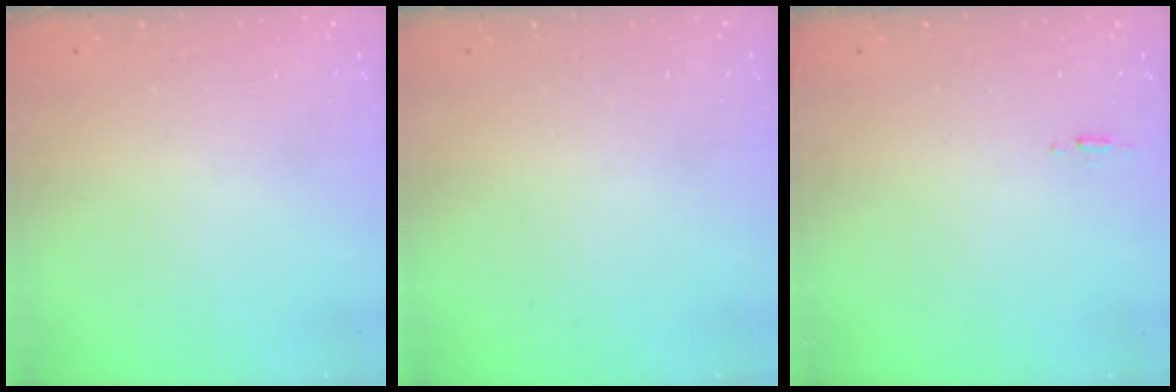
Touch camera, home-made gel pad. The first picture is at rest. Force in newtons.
{"total": 0.0}
{"total": 5.0, "press": 4.7, "slide": 1.8}